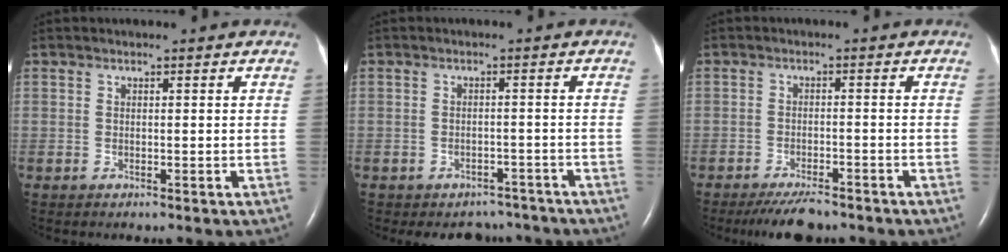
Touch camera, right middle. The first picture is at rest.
{"total": 4.8, "force": [-4.1, 2.4, 0.2], "torque": [-0.001, 0.015, -0.048]}
{"total": 5.6, "force": [-4.8, 1.3, 2.5], "torque": [-0.045, -0.011, -0.078]}